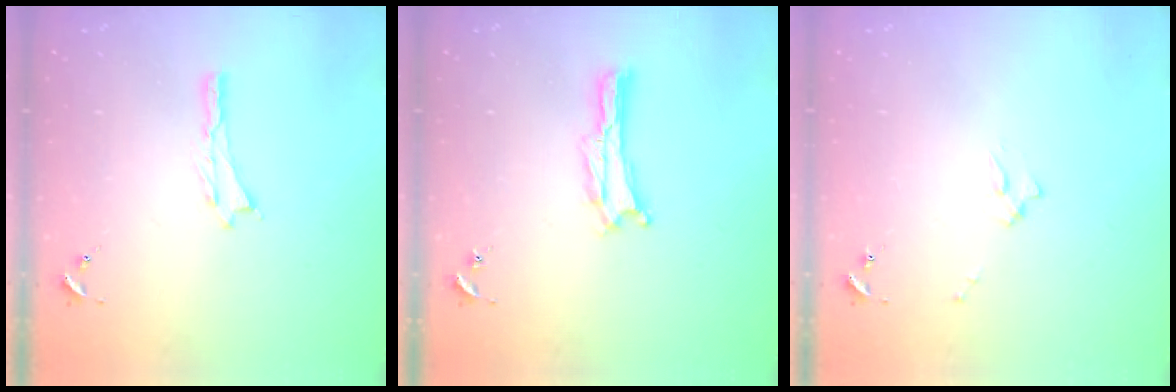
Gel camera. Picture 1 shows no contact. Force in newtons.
{"total": 0.0}
{"total": 1.7, "press": 1.6, "slide": 0.2}